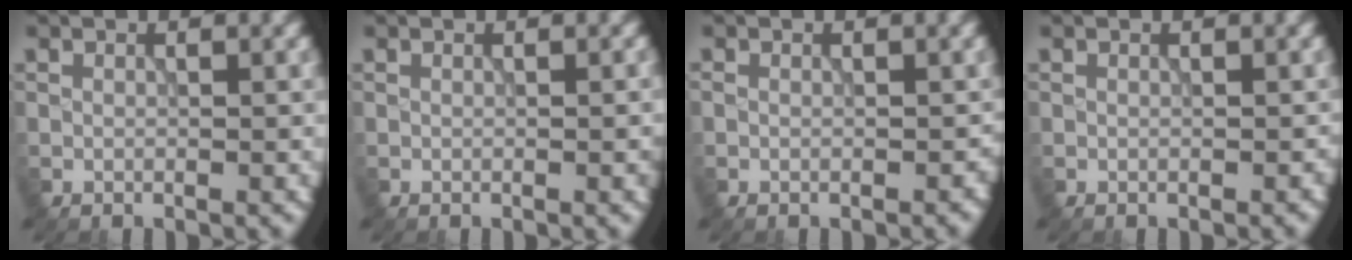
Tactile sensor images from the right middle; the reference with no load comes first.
{"total": 0.5, "force": [-0.1, 0.1, 0.5], "torque": [-0.008, 0.000, 0.000]}
{"total": 1.7, "force": [-0.3, 1.4, 0.8], "torque": [-0.011, -0.006, -0.007]}
{"total": 0.5, "force": [-0.1, 0.4, 0.3], "torque": [-0.008, -0.004, 0.000]}